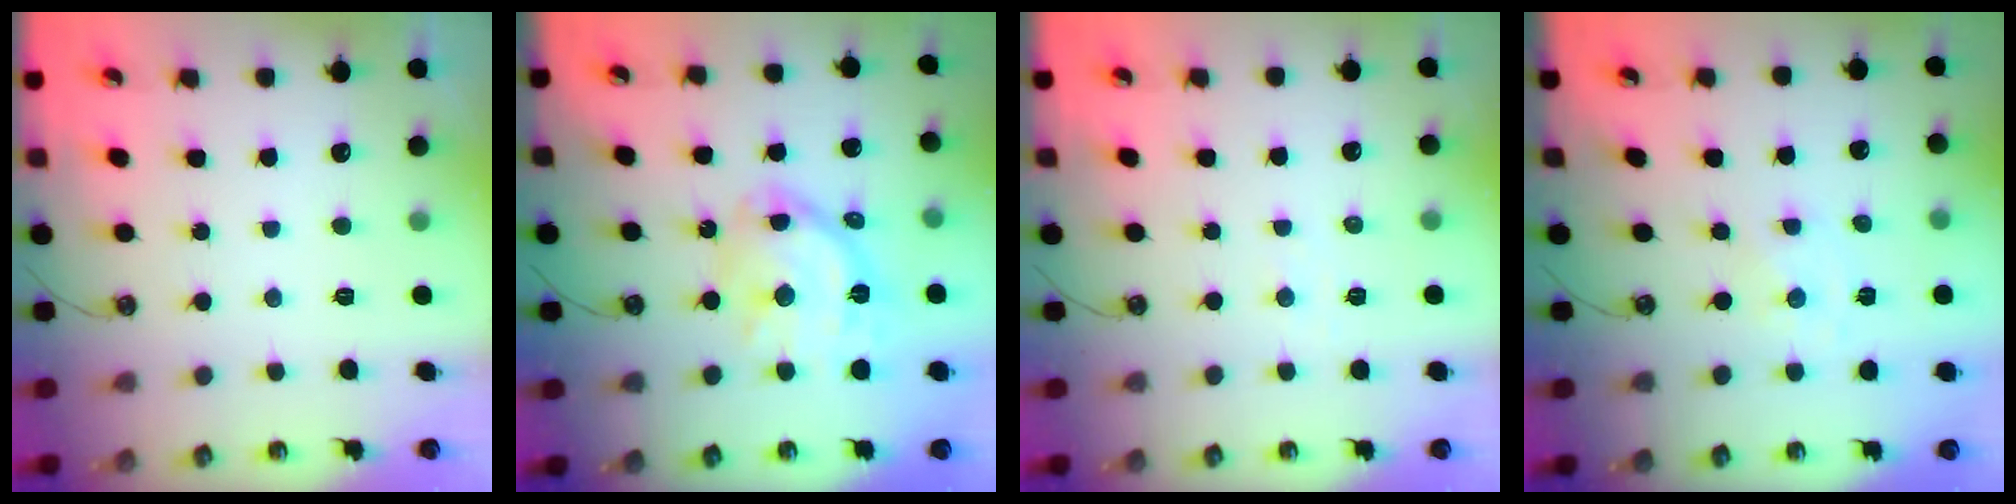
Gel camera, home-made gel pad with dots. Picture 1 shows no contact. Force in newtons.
{"total": 15.9, "press": 15.9, "slide": 1.6}
{"total": 3.4, "press": 3.3, "slide": 0.5}
{"total": 0.0}